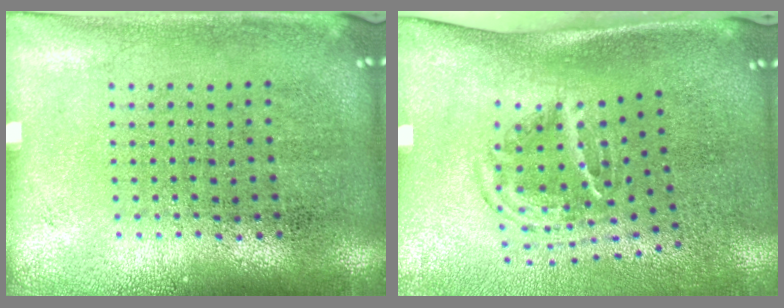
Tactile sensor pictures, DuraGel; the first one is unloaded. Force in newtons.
{"total": 1.7, "press": 1.1, "slide": 1.3}